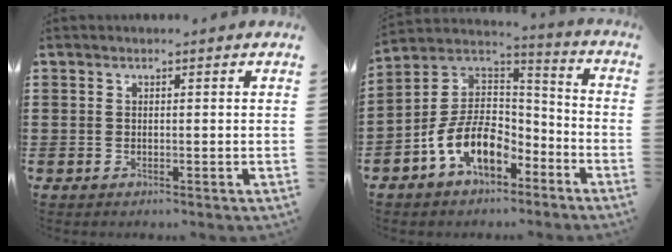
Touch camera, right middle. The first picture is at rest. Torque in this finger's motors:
{"motor_torque": [2.14, 0.00, 1.05, 0.21]}